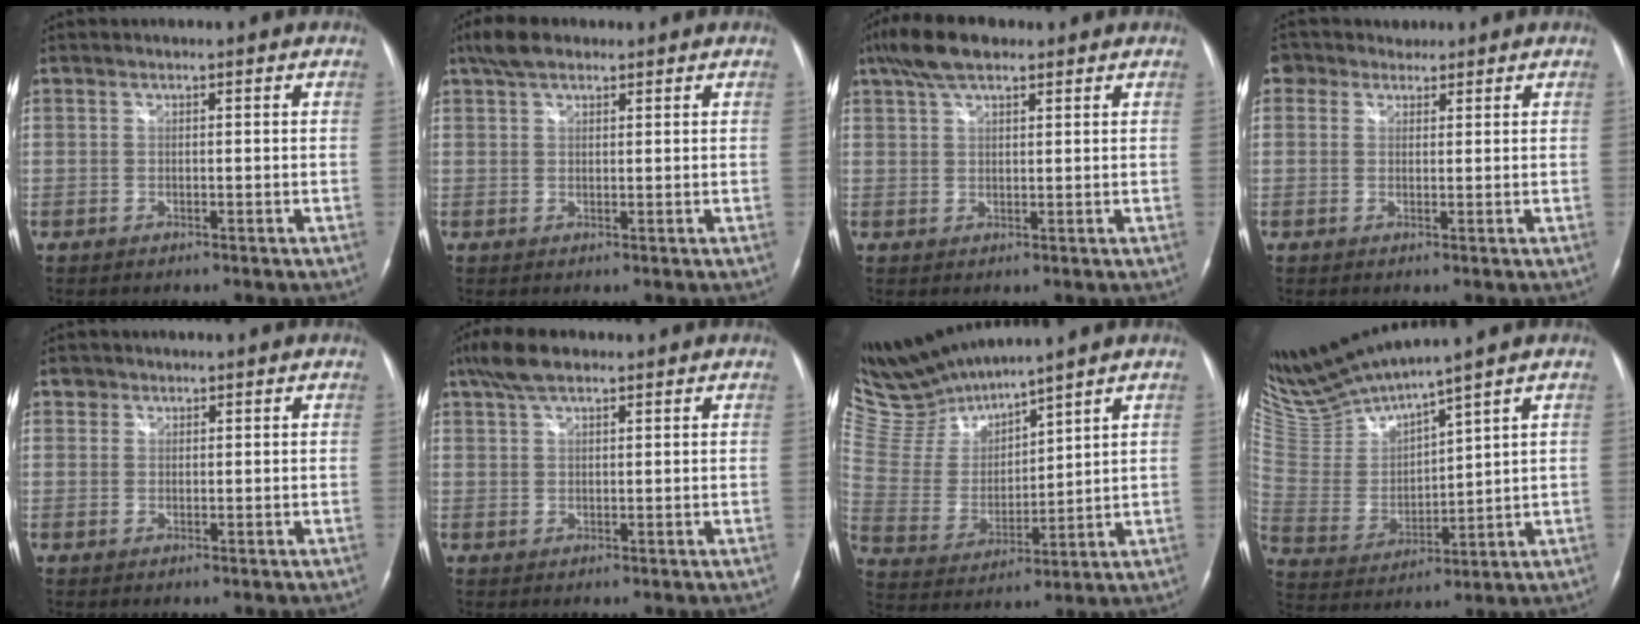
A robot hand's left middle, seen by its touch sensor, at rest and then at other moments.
{"total": 4.3, "force": [3.1, 2.0, 2.2], "torque": [-0.052, 0.019, 0.061]}
{"total": 6.8, "force": [4.8, 2.4, 4.3], "torque": [-0.091, 0.024, 0.087]}
{"total": 3.6, "force": [2.2, 2.7, 0.5], "torque": [-0.015, 0.028, 0.036]}
{"total": 1.3, "force": [0.7, 1.0, 0.0], "torque": [0.011, 0.001, 0.006]}
{"total": 5.2, "force": [3.7, 1.8, 3.2], "torque": [-0.074, 0.022, 0.071]}
{"total": 10.4, "force": [10.3, -0.2, 1.6], "torque": [-0.061, -0.002, 0.226]}
{"total": 13.3, "force": [12.4, -0.9, 4.7], "torque": [-0.113, -0.011, 0.259]}